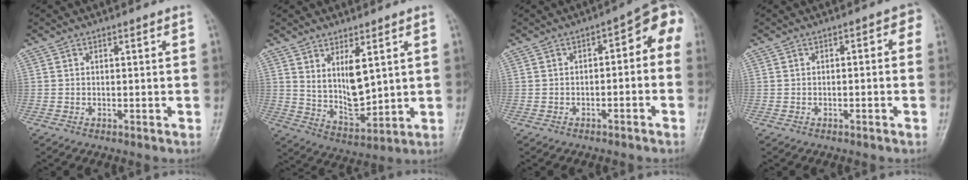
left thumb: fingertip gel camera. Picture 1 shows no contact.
{"total": 8.7, "force": [3.0, 3.8, 7.2], "torque": [-0.108, -0.036, 0.071]}
{"total": 7.2, "force": [-1.0, 3.4, 6.2], "torque": [-0.056, 0.049, -0.021]}
{"total": 3.0, "force": [-0.3, 1.4, 2.7], "torque": [-0.024, 0.026, -0.009]}